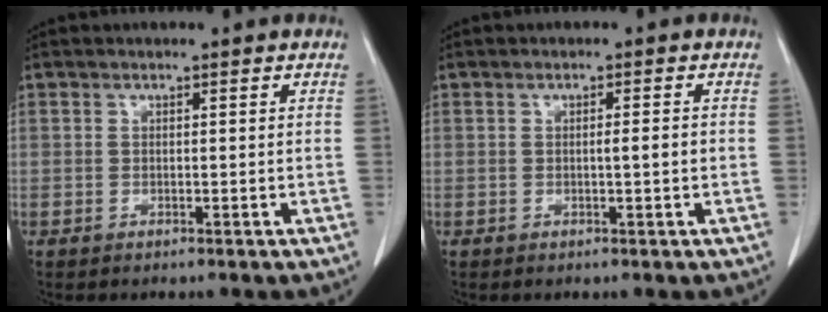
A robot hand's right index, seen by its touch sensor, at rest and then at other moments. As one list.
[{"total": 1.6, "force": [-0.2, -0.1, 1.6], "torque": [-0.025, 0.000, -0.003]}]